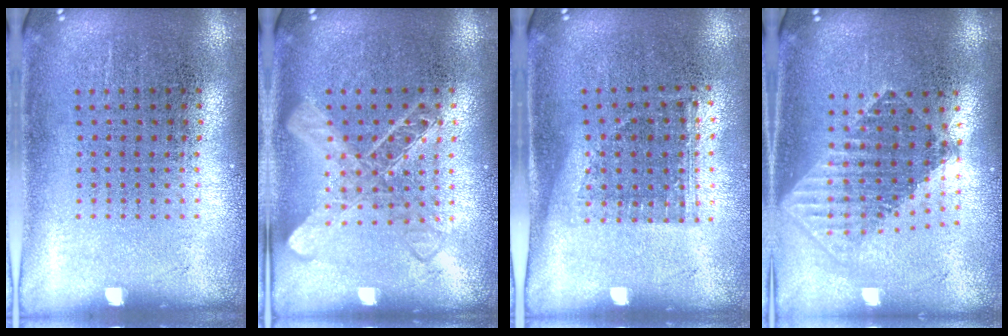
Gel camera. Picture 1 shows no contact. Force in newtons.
{"total": 1.6, "press": 1.6, "slide": 0.4}
{"total": 1.1, "press": 0.9, "slide": 0.7}
{"total": 1.7, "press": 1.4, "slide": 1.1}